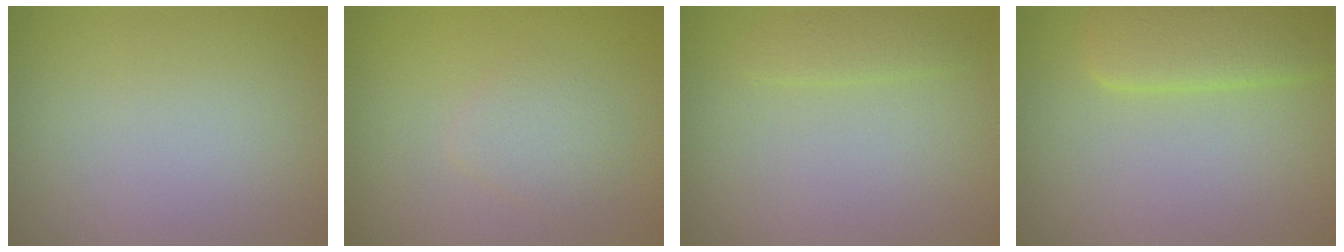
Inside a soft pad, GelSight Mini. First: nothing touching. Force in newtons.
{"total": 1.8, "press": 1.8, "slide": 0.1}
{"total": 1.3, "press": 1.3, "slide": 0.1}
{"total": 4.2, "press": 4.2, "slide": 0.2}